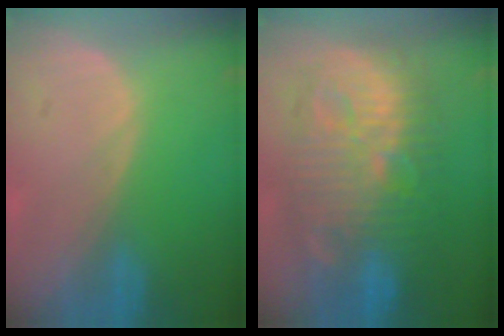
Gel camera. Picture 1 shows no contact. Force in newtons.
{"total": 13.8, "press": 13.7, "slide": 1.3}